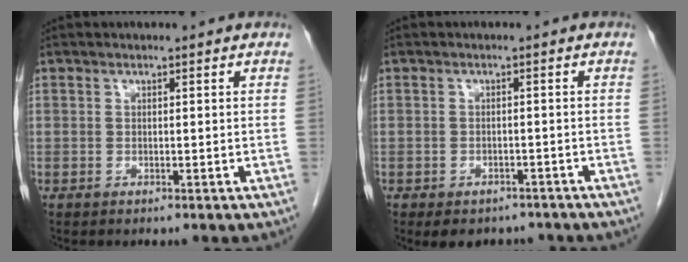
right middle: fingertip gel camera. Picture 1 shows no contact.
{"total": 6.5, "force": [-5.2, 3.4, 1.9], "torque": [-0.016, 0.010, -0.067]}